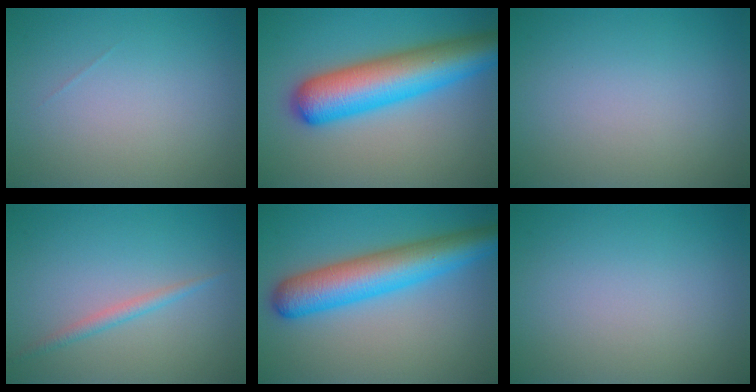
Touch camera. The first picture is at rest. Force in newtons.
{"total": 9.4, "press": 9.4, "slide": 0.4}
{"total": 0.0}
{"total": 1.4, "press": 1.4, "slide": 0.0}
{"total": 7.7, "press": 7.7, "slide": 0.3}
{"total": 0.0}